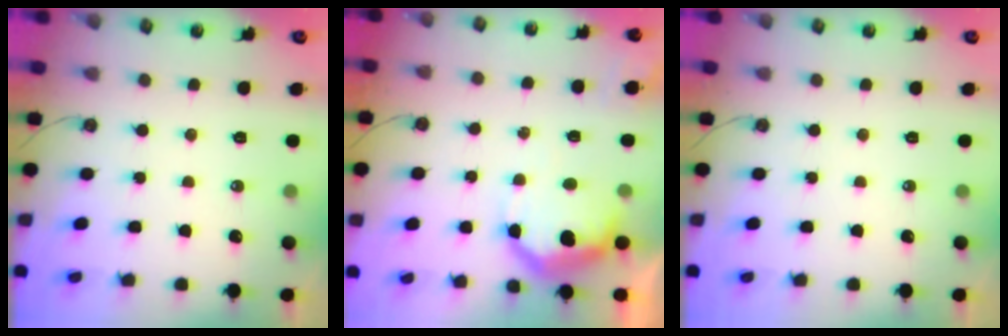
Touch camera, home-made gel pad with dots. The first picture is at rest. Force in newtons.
{"total": 13.7, "press": 13.7, "slide": 1.0}
{"total": 0.0}